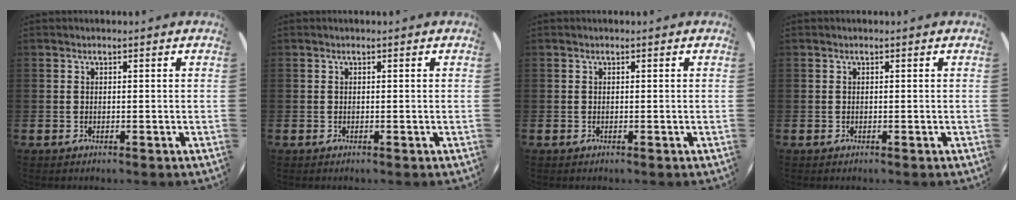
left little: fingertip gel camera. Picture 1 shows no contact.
{"total": 0.0}
{"total": 0.0}
{"total": 0.0}